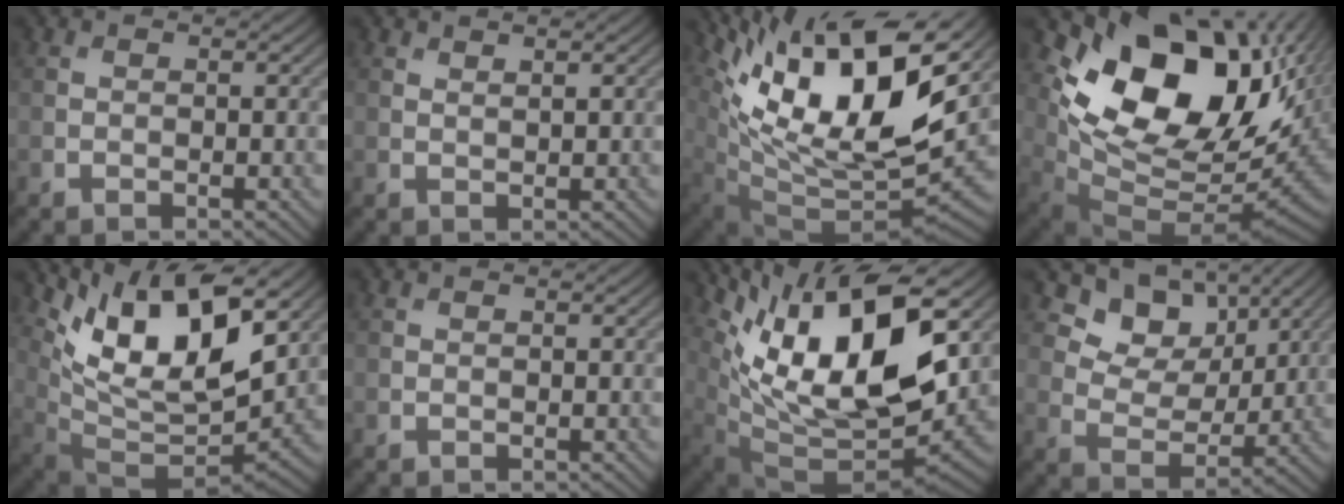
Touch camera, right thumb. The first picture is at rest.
{"total": 1.0, "force": [0.9, 0.0, 0.5], "torque": [-0.011, -0.003, 0.015]}
{"total": 17.7, "force": [7.5, 7.5, 14.2], "torque": [-0.261, 0.009, 0.134]}
{"total": 17.3, "force": [6.3, 10.5, 12.3], "torque": [-0.211, -0.007, 0.121]}
{"total": 13.9, "force": [7.3, 5.1, 10.6], "torque": [-0.211, -0.001, 0.139]}
{"total": 0.0}
{"total": 17.4, "force": [6.6, 7.8, 14.1], "torque": [-0.273, 0.007, 0.124]}
{"total": 9.3, "force": [5.6, 5.8, 4.6], "torque": [-0.088, -0.009, 0.097]}